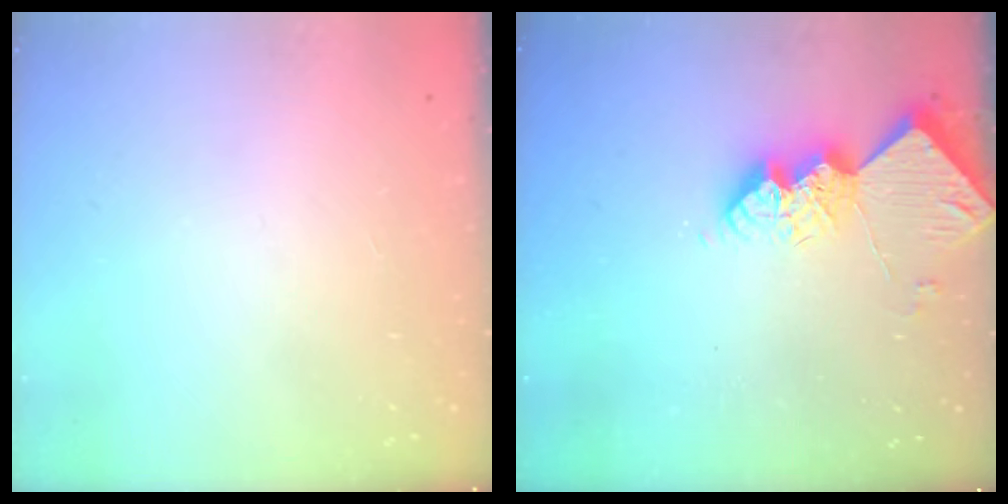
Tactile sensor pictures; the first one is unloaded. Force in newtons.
{"total": 11.2, "press": 11.1, "slide": 1.0}